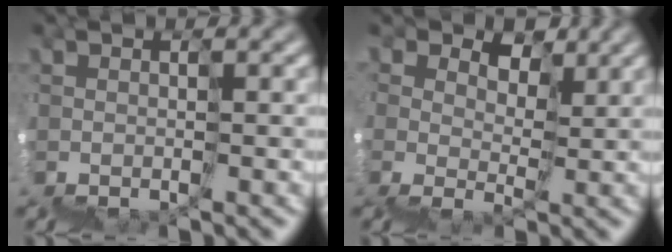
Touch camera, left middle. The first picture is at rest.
{"total": 4.7, "force": [3.1, 3.3, 1.2], "torque": [-0.006, 0.017, 0.065]}